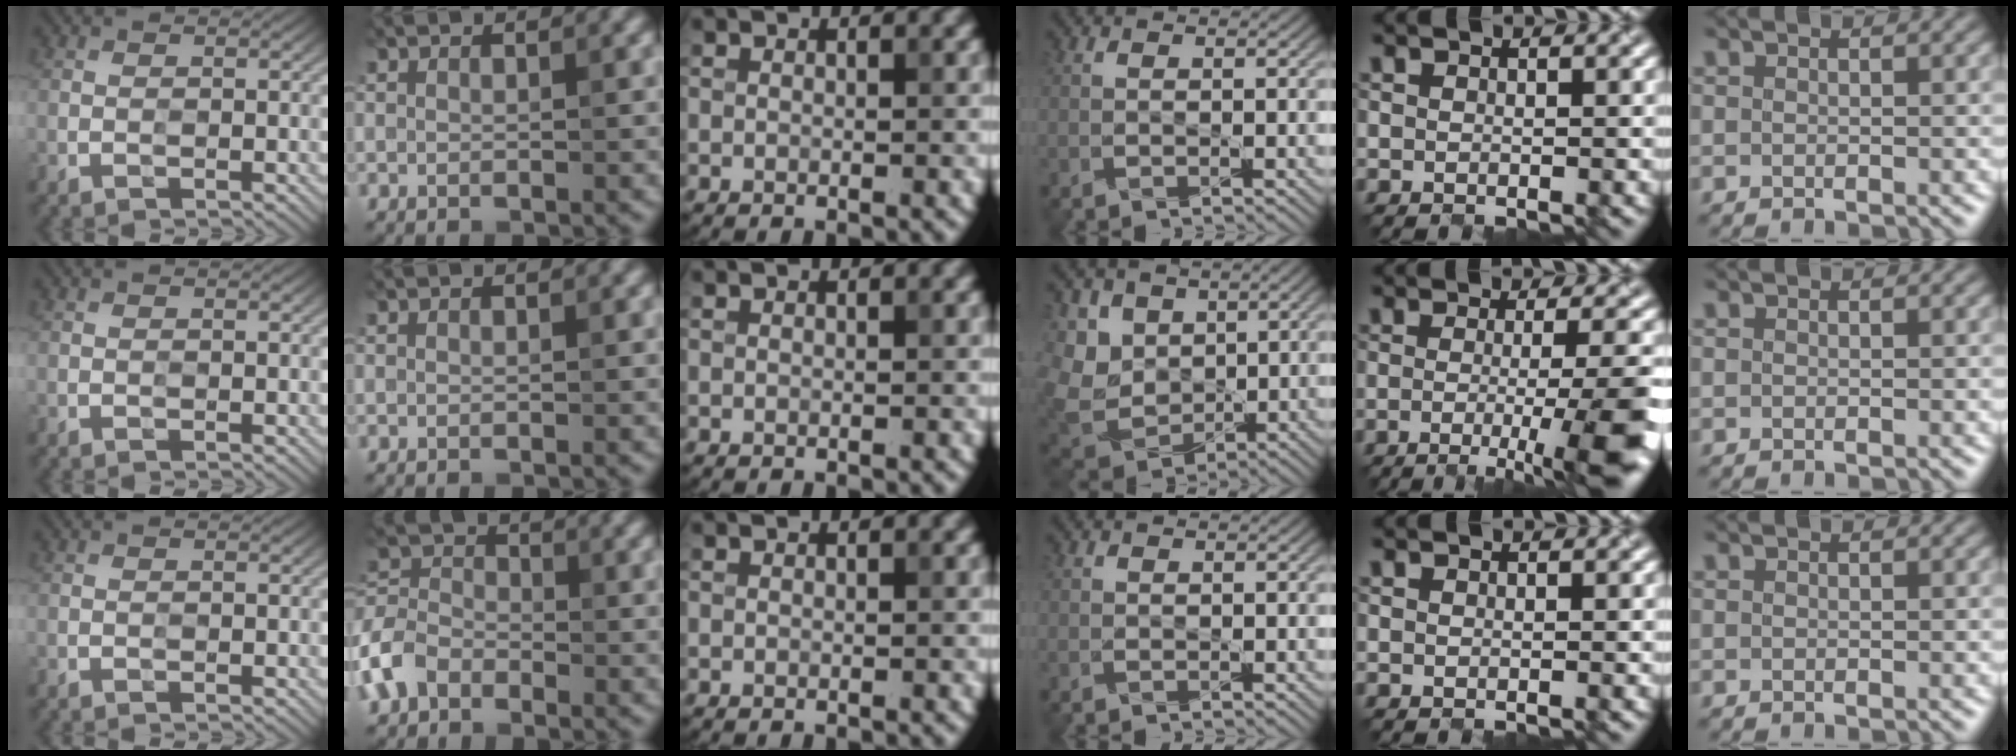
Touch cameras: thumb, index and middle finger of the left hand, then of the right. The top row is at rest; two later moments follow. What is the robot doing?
{"motion": "close", "object": "pencil case"}